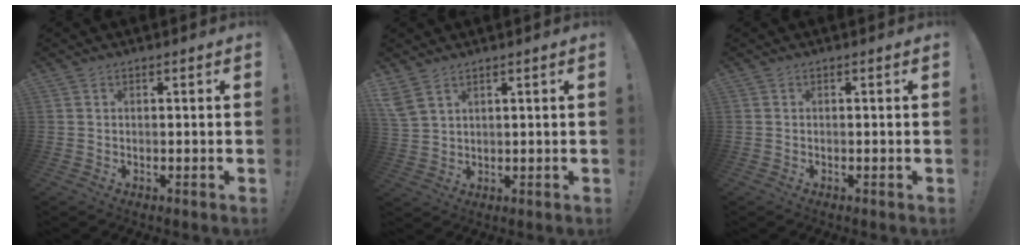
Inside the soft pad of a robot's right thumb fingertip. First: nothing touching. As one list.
[{"total": 5.1, "force": [3.6, 2.3, 2.7], "torque": [-0.059, -0.014, 0.074]}, {"total": 0.0}]